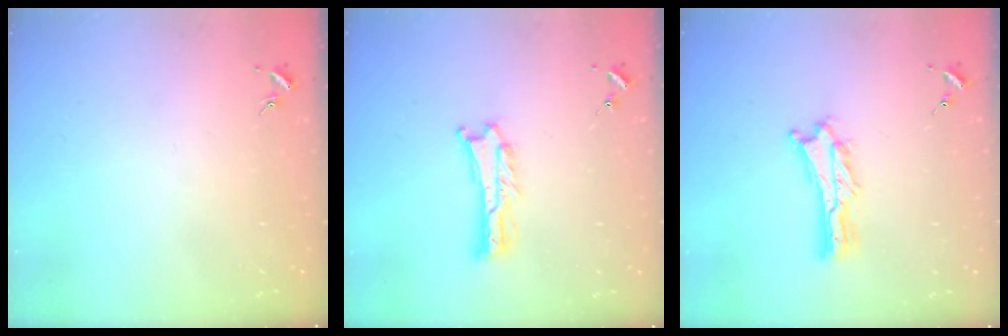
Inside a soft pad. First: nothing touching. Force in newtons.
{"total": 1.1, "press": 1.1, "slide": 0.2}
{"total": 2.6, "press": 2.6, "slide": 0.3}